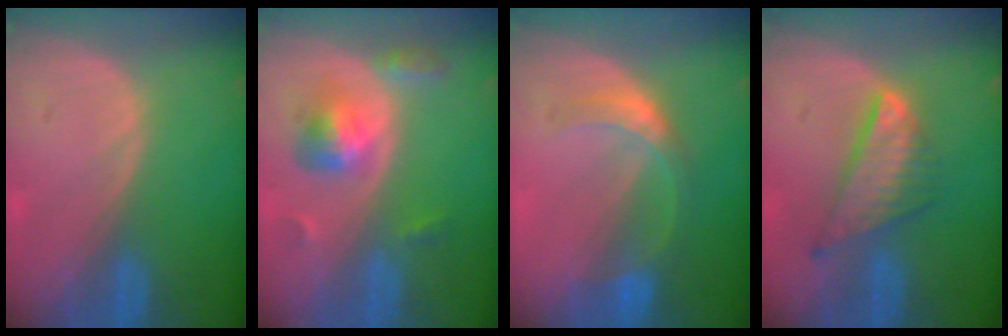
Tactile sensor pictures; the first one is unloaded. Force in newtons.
{"total": 6.0, "press": 5.3, "slide": 2.7}
{"total": 5.5, "press": 5.2, "slide": 2.0}
{"total": 7.9, "press": 6.6, "slide": 4.3}